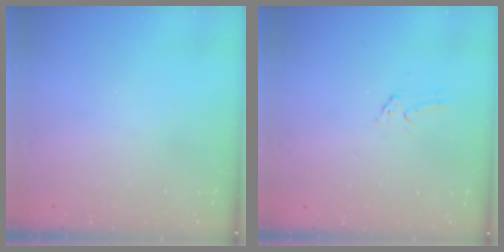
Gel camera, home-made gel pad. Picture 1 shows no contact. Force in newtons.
{"total": 2.5, "press": 2.5, "slide": 0.2}